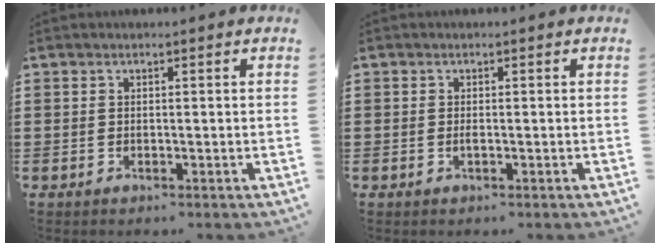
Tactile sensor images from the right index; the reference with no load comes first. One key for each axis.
{"total": 0.6, "fx": -0.3, "fy": 0.1, "fz": 0.5, "tx": -0.012, "ty": -0.005, "tz": -0.004}